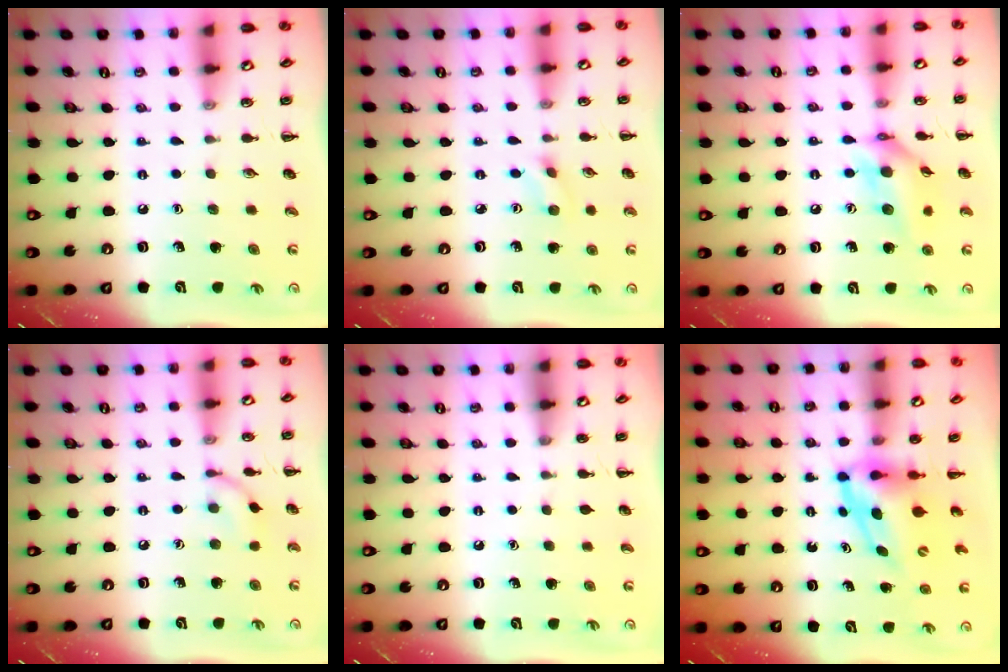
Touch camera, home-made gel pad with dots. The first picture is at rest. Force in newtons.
{"total": 2.3, "press": 2.1, "slide": 0.8}
{"total": 13.7, "press": 13.5, "slide": 2.5}
{"total": 6.7, "press": 6.7, "slide": 0.7}
{"total": 0.0}
{"total": 5.5, "press": 5.4, "slide": 1.3}